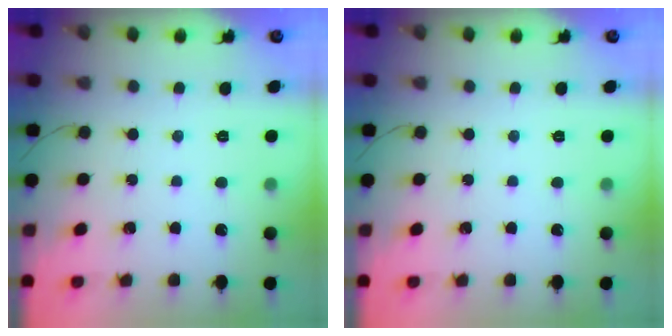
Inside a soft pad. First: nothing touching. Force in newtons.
{"total": 0.0}